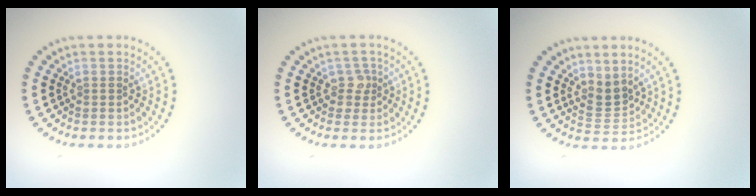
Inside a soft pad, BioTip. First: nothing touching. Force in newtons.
{"total": 1.5, "press": 1.2, "slide": 0.9}
{"total": 2.2, "press": 1.6, "slide": 1.5}